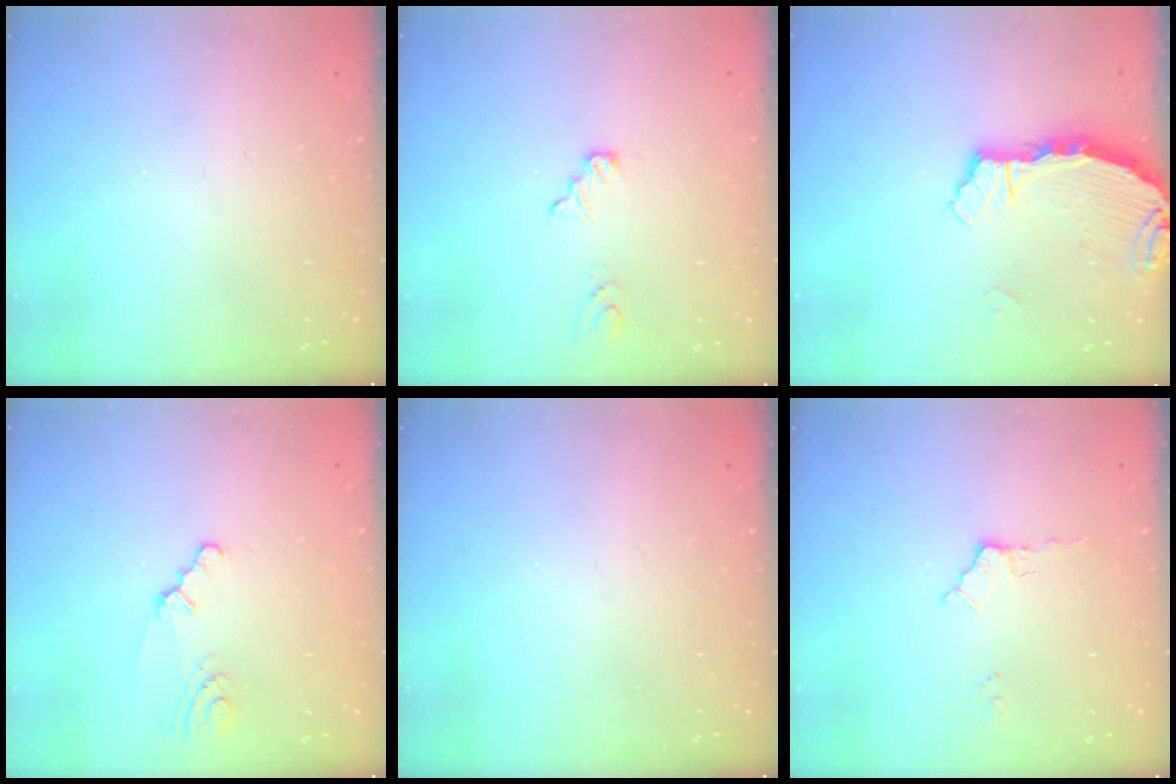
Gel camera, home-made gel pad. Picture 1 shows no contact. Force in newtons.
{"total": 5.9, "press": 5.9, "slide": 0.5}
{"total": 3.9, "press": 3.9, "slide": 0.4}
{"total": 2.2, "press": 2.2, "slide": 0.4}
{"total": 0.0}
{"total": 4.0, "press": 4.0, "slide": 0.3}